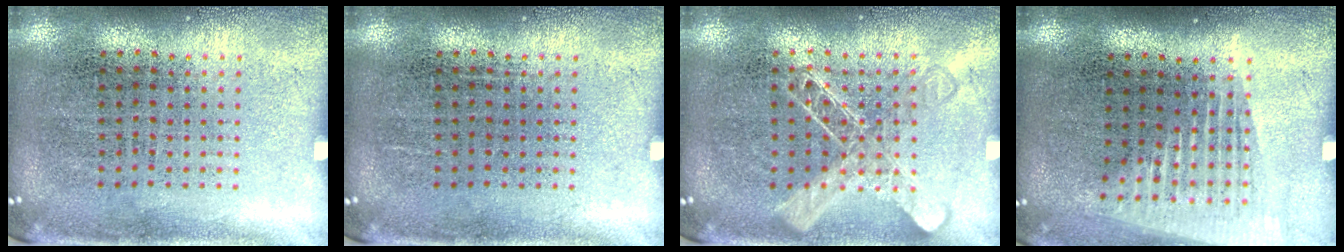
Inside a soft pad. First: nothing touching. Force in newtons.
{"total": 0.0}
{"total": 2.1, "press": 2.1, "slide": 0.5}
{"total": 1.5, "press": 1.3, "slide": 0.8}